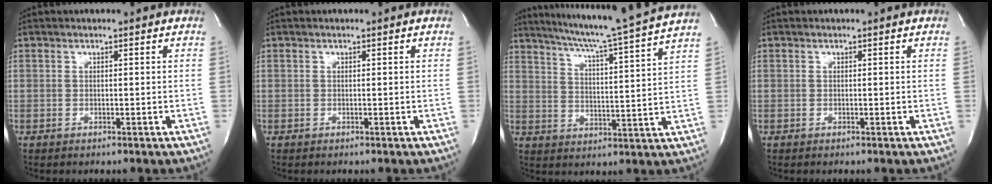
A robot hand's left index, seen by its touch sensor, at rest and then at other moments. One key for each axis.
{"total": 0.0}
{"total": 18.4, "fx": 16.2, "fy": -2.4, "fz": 8.3, "tx": -0.143, "ty": -0.038, "tz": 0.220}
{"total": 0.0}